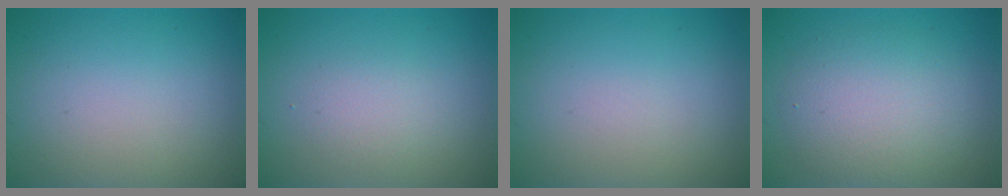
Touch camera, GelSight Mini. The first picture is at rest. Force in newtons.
{"total": 1.7, "press": 1.7, "slide": 0.1}
{"total": 0.0}
{"total": 5.0, "press": 5.0, "slide": 0.4}